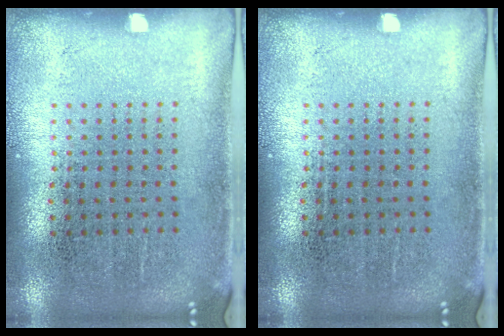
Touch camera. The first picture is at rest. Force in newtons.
{"total": 0.0}